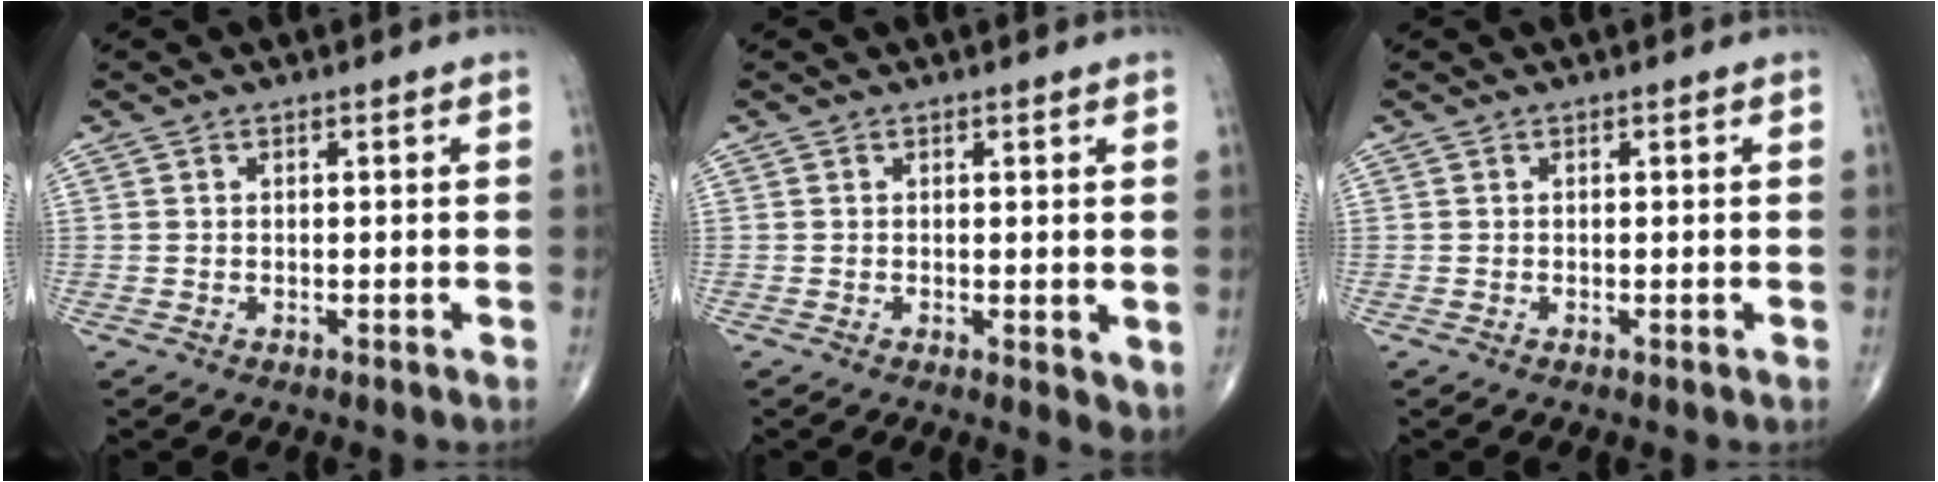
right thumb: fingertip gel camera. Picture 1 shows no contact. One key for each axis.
{"total": 3.2, "fx": 0.1, "fy": 1.4, "fz": 2.9, "tx": -0.036, "ty": -0.012, "tz": 0.000}
{"total": 0.0}